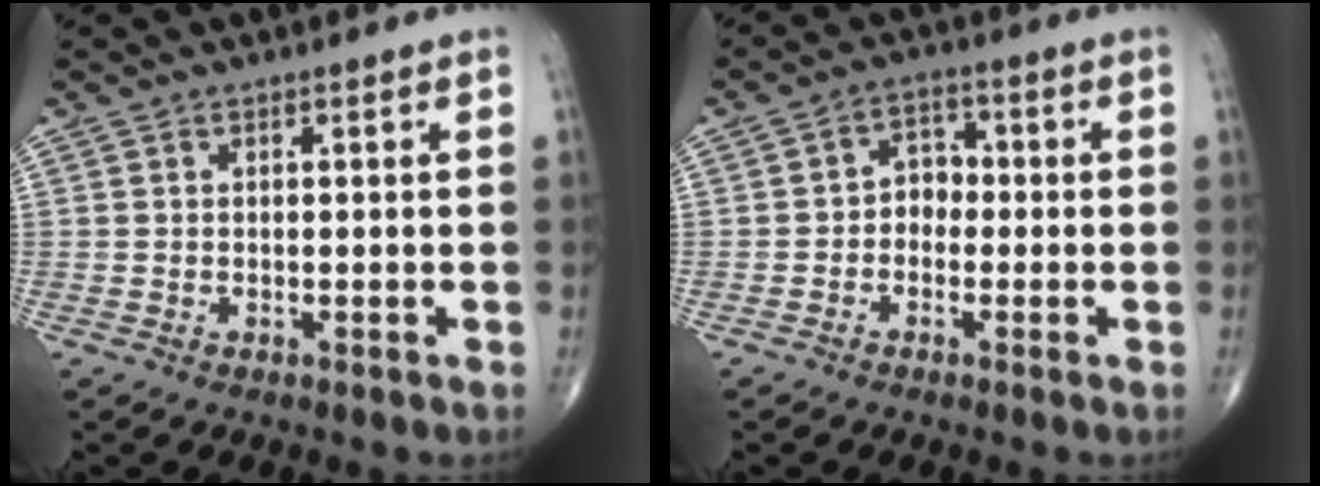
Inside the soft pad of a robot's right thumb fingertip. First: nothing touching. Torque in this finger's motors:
{"motor_torque": [-0.02, 0.11, 0.08, 0.28, 0.07]}